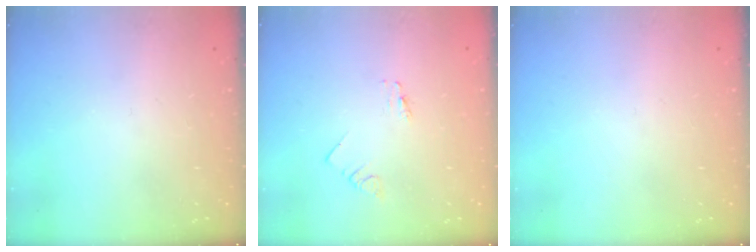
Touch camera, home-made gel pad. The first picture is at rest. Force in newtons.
{"total": 0.0}
{"total": 0.0}